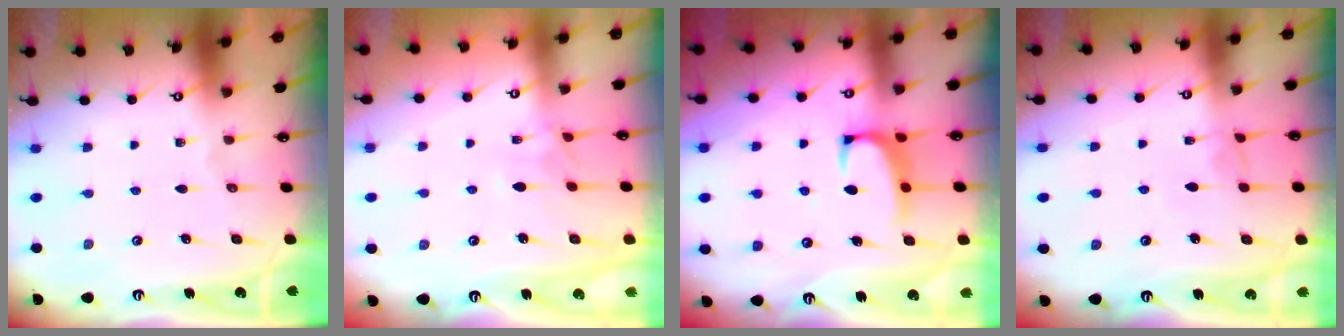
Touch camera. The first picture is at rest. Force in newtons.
{"total": 1.6, "press": 1.4, "slide": 0.8}
{"total": 1.4, "press": 1.1, "slide": 0.8}
{"total": 2.0, "press": 1.9, "slide": 0.3}